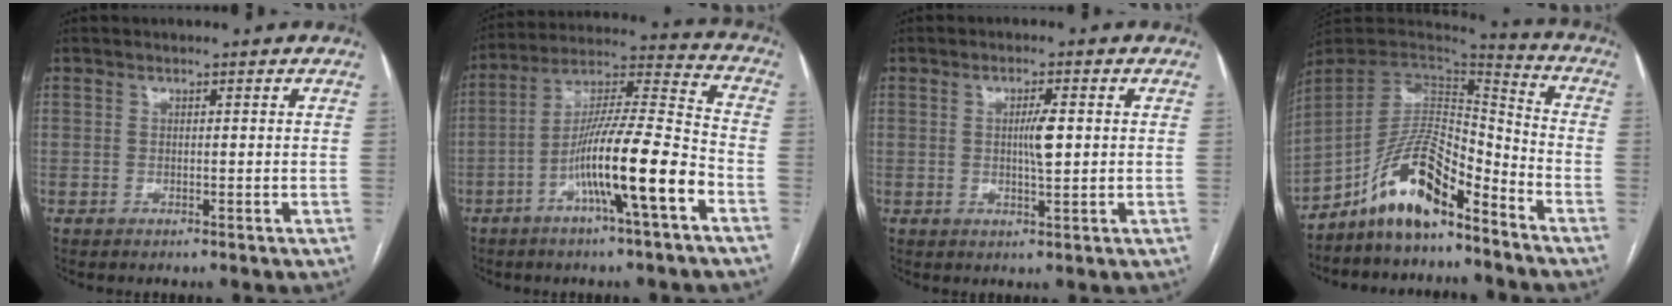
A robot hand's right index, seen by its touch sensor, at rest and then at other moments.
{"total": 15.4, "force": [-6.4, 0.3, 14.0], "torque": [-0.252, 0.005, -0.113]}
{"total": 3.6, "force": [0.3, 0.5, 3.6], "torque": [-0.060, -0.001, 0.005]}
{"total": 13.3, "force": [-9.6, 3.6, 8.4], "torque": [-0.152, 0.025, -0.174]}